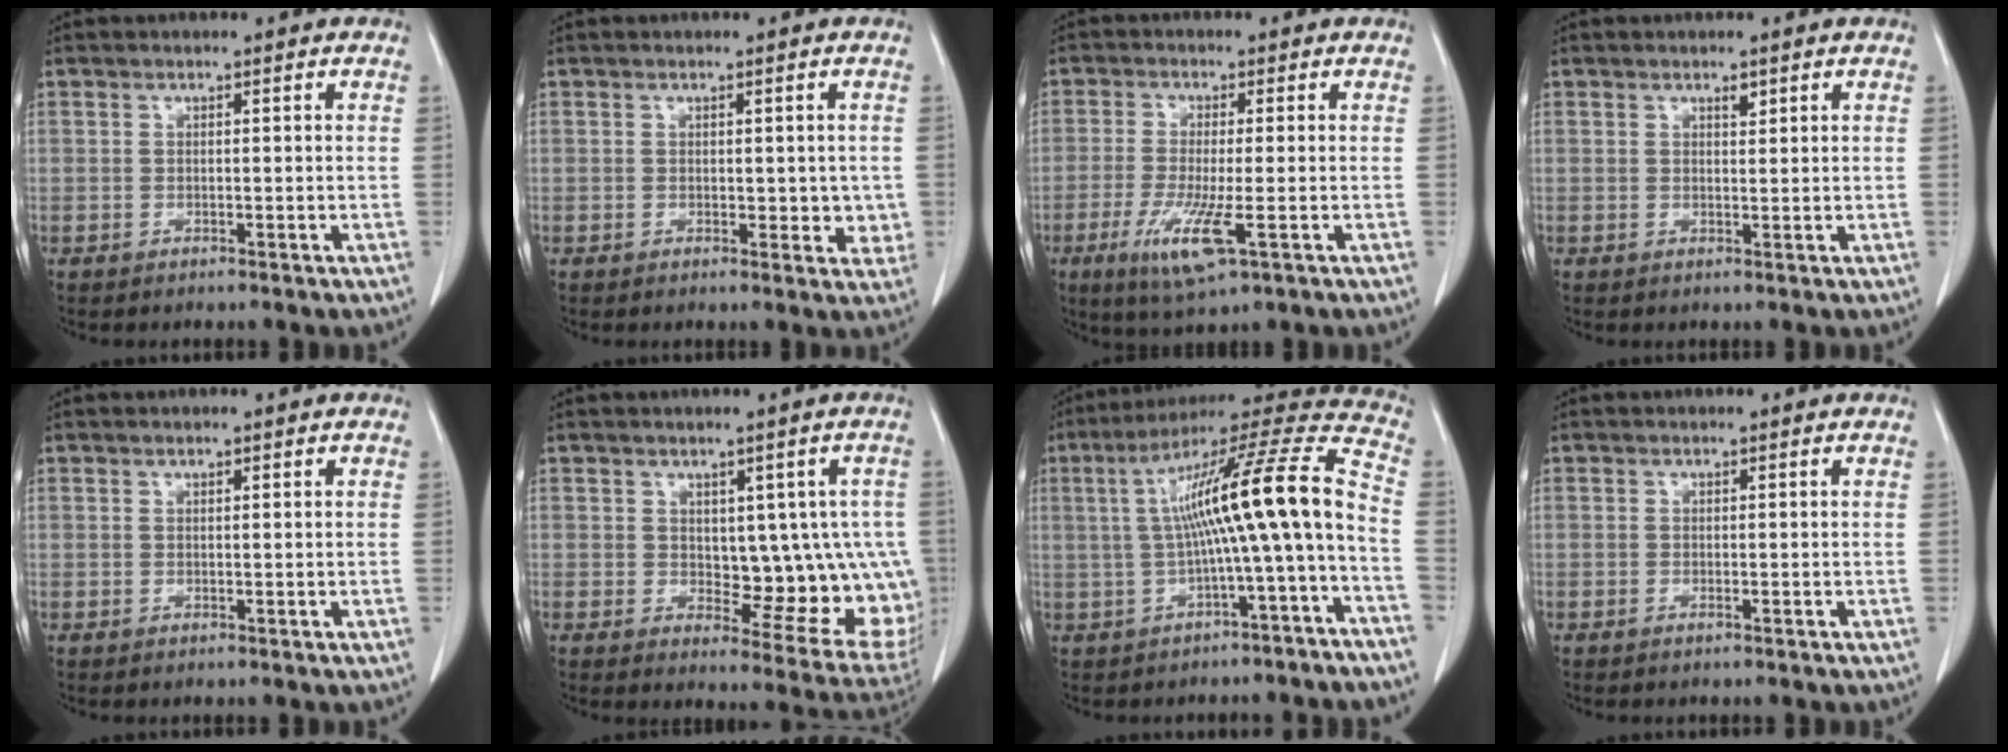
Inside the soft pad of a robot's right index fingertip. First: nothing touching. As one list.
[{"total": 4.8, "force": [-0.1, 2.9, 3.8], "torque": [-0.041, 0.006, 0.004]}, {"total": 8.6, "force": [-3.3, 1.2, 7.9], "torque": [-0.155, -0.025, -0.054]}, {"total": 1.6, "force": [1.0, 0.8, 1.0], "torque": [-0.019, -0.002, 0.019]}, {"total": 1.0, "force": [0.5, 0.5, 0.7], "torque": [-0.016, 0.003, 0.010]}, {"total": 15.4, "force": [0.3, 8.1, 13.1], "torque": [-0.139, 0.014, 0.029]}, {"total": 17.0, "force": [-1.9, 0.7, 16.9], "torque": [-0.265, 0.042, -0.029]}, {"total": 0.6, "force": [-0.2, 0.3, 0.5], "torque": [-0.015, -0.002, -0.002]}]